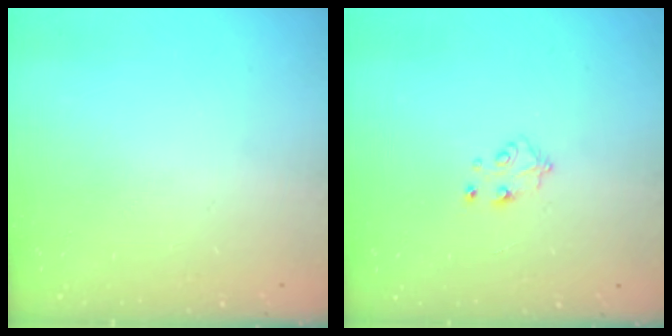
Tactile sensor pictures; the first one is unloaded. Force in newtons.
{"total": 5.4, "press": 5.4, "slide": 0.4}